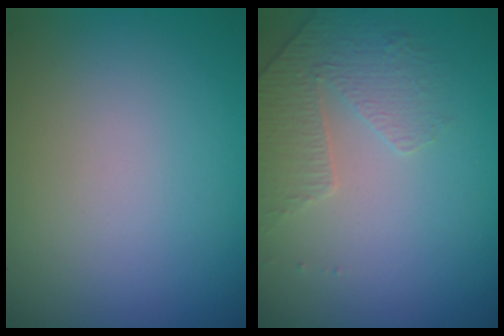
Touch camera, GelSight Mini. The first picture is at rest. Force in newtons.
{"total": 1.8, "press": 1.4, "slide": 1.0}